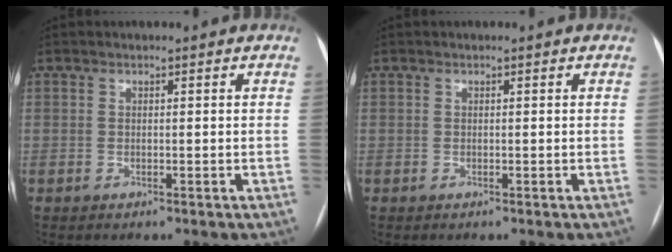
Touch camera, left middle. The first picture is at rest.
{"total": 0.0}